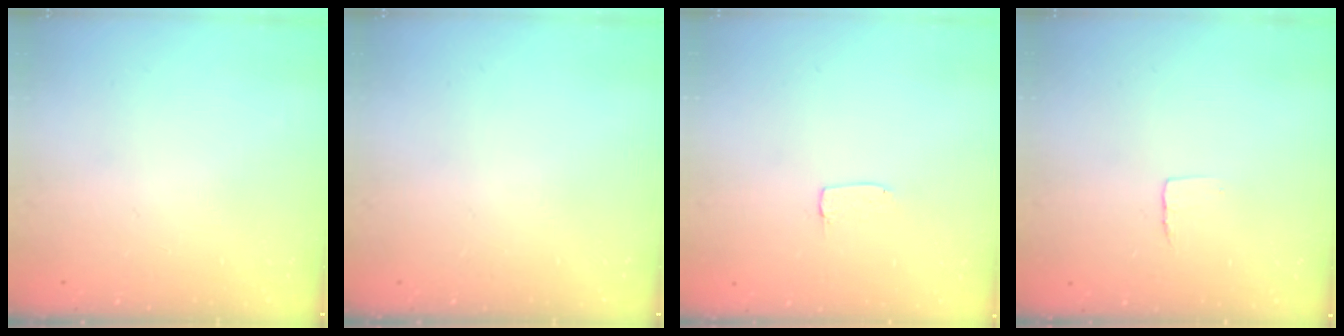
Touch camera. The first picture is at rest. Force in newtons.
{"total": 0.0}
{"total": 3.2, "press": 3.2, "slide": 0.1}
{"total": 4.0, "press": 4.0, "slide": 0.2}